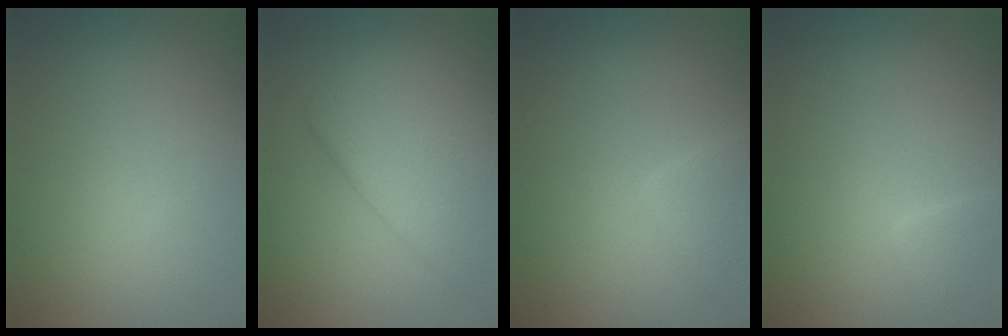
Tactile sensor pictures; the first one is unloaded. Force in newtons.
{"total": 6.7, "press": 6.7, "slide": 0.1}
{"total": 1.7, "press": 1.7, "slide": 0.1}
{"total": 1.5, "press": 1.5, "slide": 0.0}